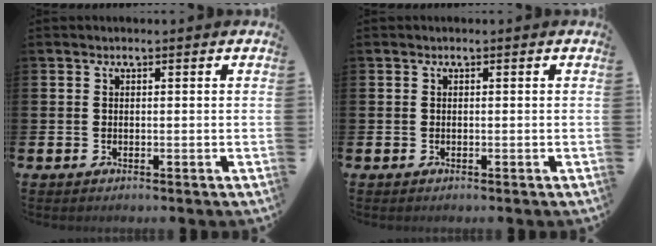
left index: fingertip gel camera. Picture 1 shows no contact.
{"total": 0.0}